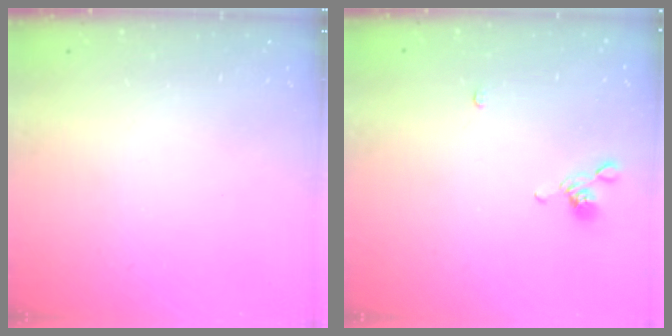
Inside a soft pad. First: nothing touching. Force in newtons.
{"total": 4.4, "press": 4.4, "slide": 0.3}